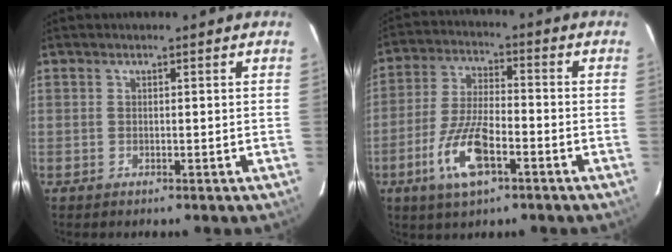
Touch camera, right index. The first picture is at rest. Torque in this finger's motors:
{"motor_torque": [1.35, -0.78, 0.74, 0.13]}